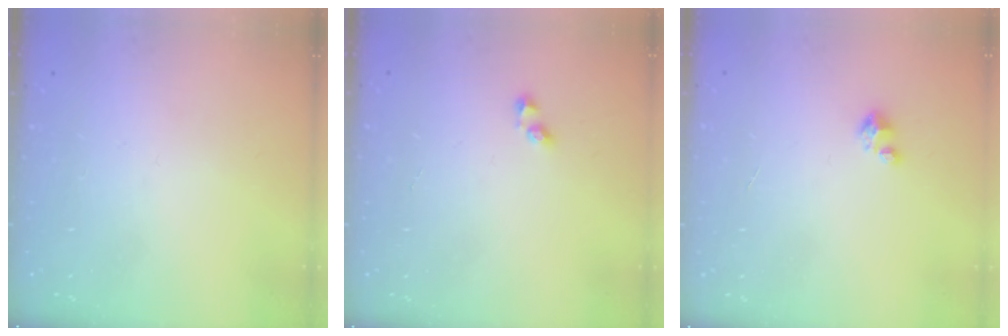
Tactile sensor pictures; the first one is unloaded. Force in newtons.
{"total": 2.7, "press": 2.6, "slide": 0.6}
{"total": 1.7, "press": 1.7, "slide": 0.1}